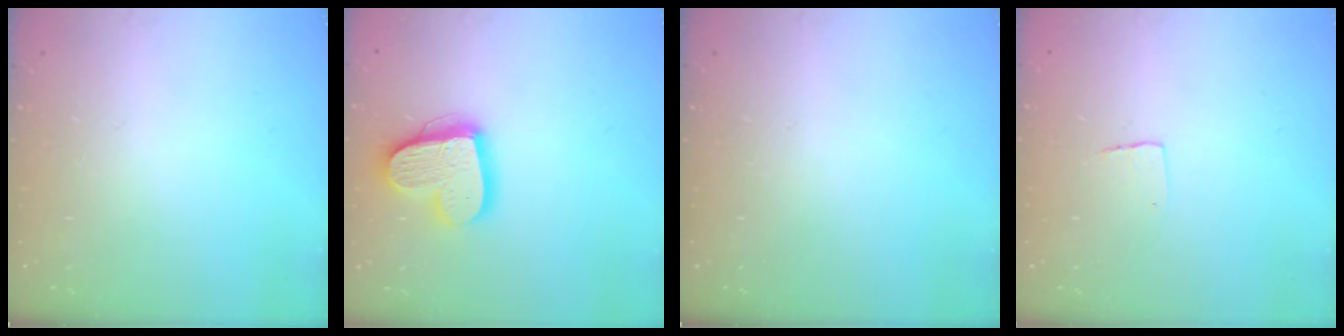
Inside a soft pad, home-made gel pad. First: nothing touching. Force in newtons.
{"total": 15.6, "press": 15.5, "slide": 1.4}
{"total": 0.0}
{"total": 4.3, "press": 4.3, "slide": 0.3}